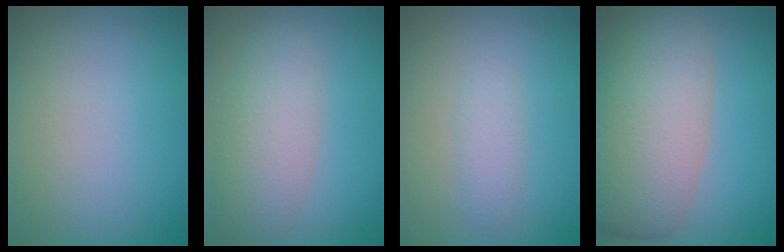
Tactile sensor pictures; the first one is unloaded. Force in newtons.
{"total": 4.6, "press": 4.6, "slide": 0.2}
{"total": 1.4, "press": 1.4, "slide": 0.0}
{"total": 9.2, "press": 9.2, "slide": 0.5}